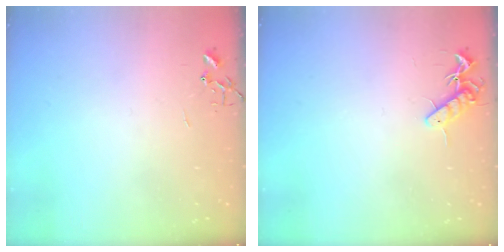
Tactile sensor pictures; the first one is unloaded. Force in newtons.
{"total": 8.1, "press": 8.1, "slide": 0.8}